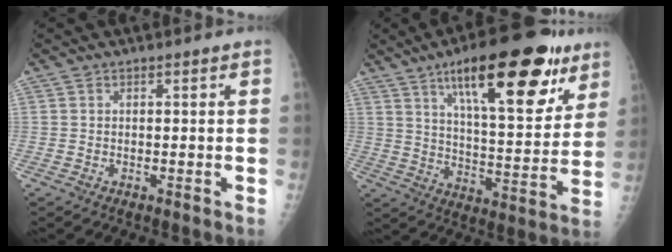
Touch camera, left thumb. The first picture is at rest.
{"total": 24.5, "force": [13.6, 8.3, 18.6], "torque": [-0.242, -0.044, 0.209]}